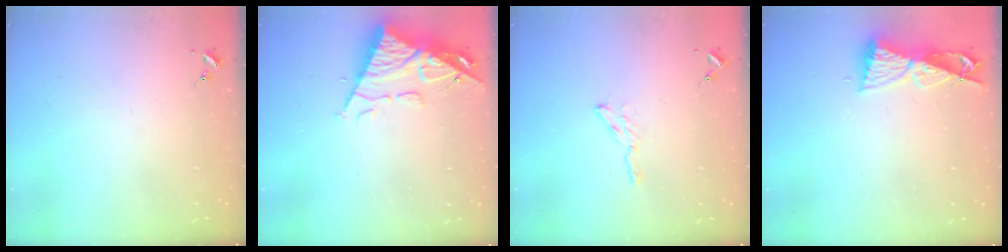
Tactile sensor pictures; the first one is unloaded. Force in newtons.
{"total": 13.0, "press": 12.9, "slide": 1.4}
{"total": 2.9, "press": 2.9, "slide": 0.3}
{"total": 8.7, "press": 8.6, "slide": 1.0}